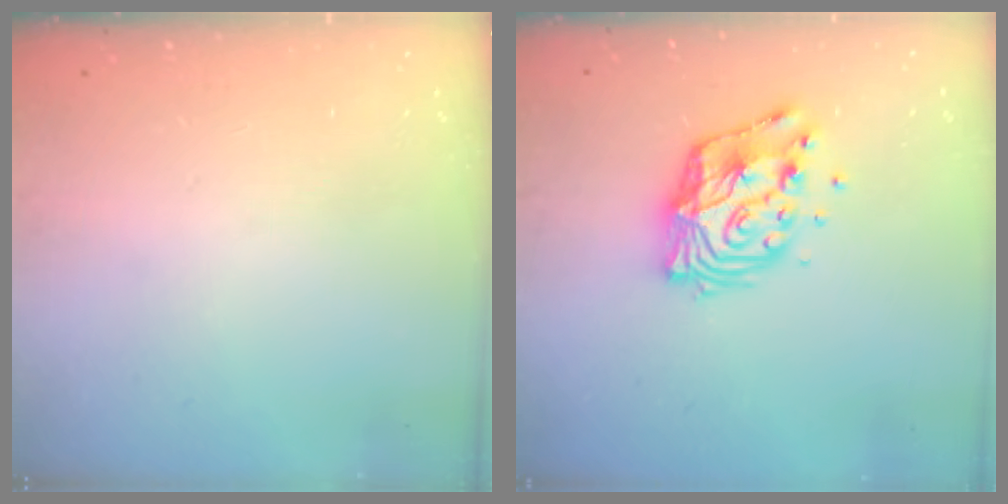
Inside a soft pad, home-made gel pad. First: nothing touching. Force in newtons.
{"total": 12.3, "press": 12.3, "slide": 1.1}